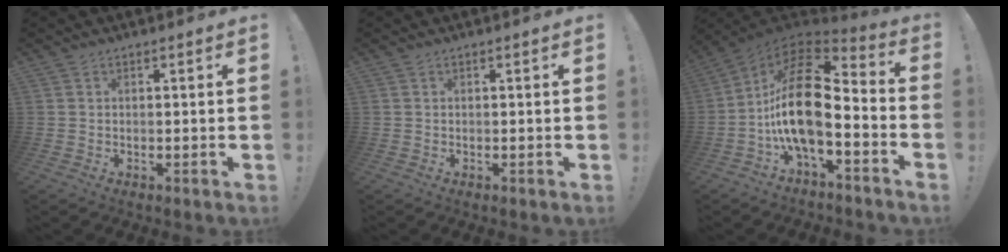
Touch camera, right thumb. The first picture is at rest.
{"total": 0.0}
{"total": 20.2, "force": [-1.8, 9.0, 18.0], "torque": [-0.353, 0.012, -0.033]}